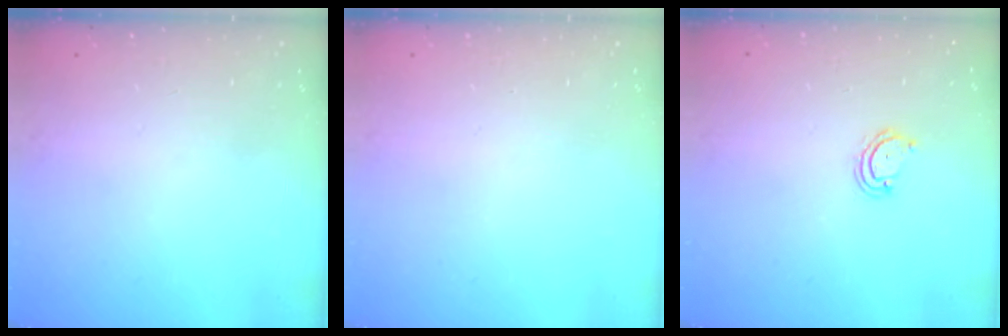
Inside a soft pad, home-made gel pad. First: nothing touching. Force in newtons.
{"total": 0.0}
{"total": 3.9, "press": 3.9, "slide": 0.3}